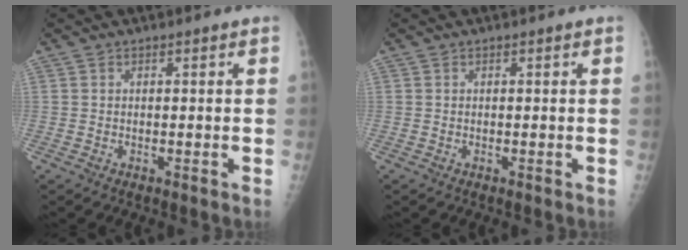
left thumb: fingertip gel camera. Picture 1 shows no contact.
{"total": 0.0}